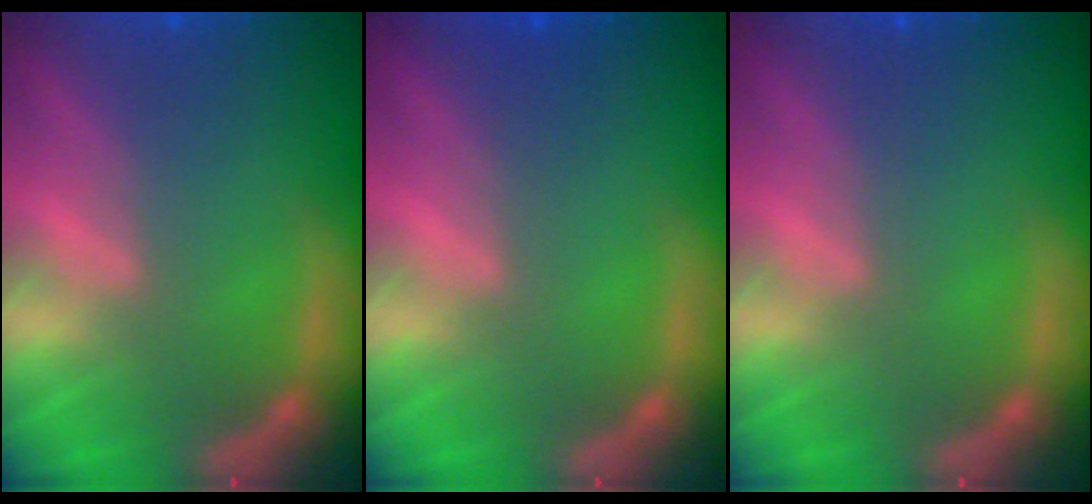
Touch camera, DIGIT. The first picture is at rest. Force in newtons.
{"total": 0.9}
{"total": 0.0}